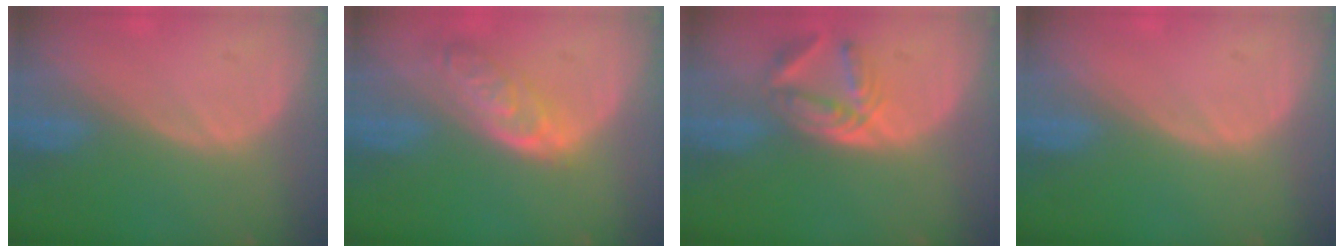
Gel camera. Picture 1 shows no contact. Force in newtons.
{"total": 6.3, "press": 5.7, "slide": 2.8}
{"total": 5.6, "press": 5.3, "slide": 1.7}
{"total": 0.0}